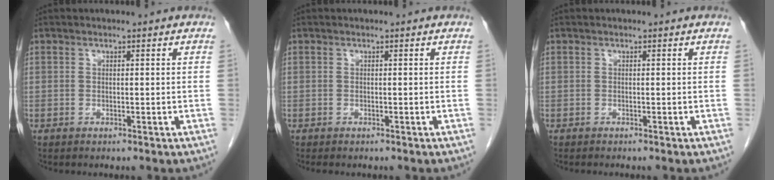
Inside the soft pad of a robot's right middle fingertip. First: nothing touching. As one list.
[{"total": 1.7, "force": [-1.5, 0.7, 0.6], "torque": [-0.010, -0.003, -0.016]}, {"total": 0.8, "force": [-0.7, 0.0, 0.3], "torque": [-0.005, 0.000, -0.009]}]